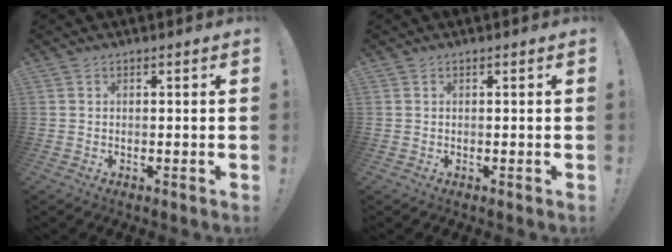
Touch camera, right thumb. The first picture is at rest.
{"total": 0.0}